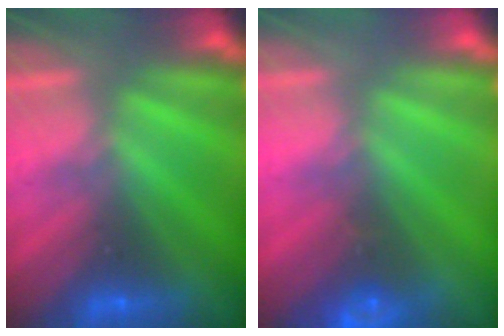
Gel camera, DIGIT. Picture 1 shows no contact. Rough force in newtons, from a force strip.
{"total": 3.4}